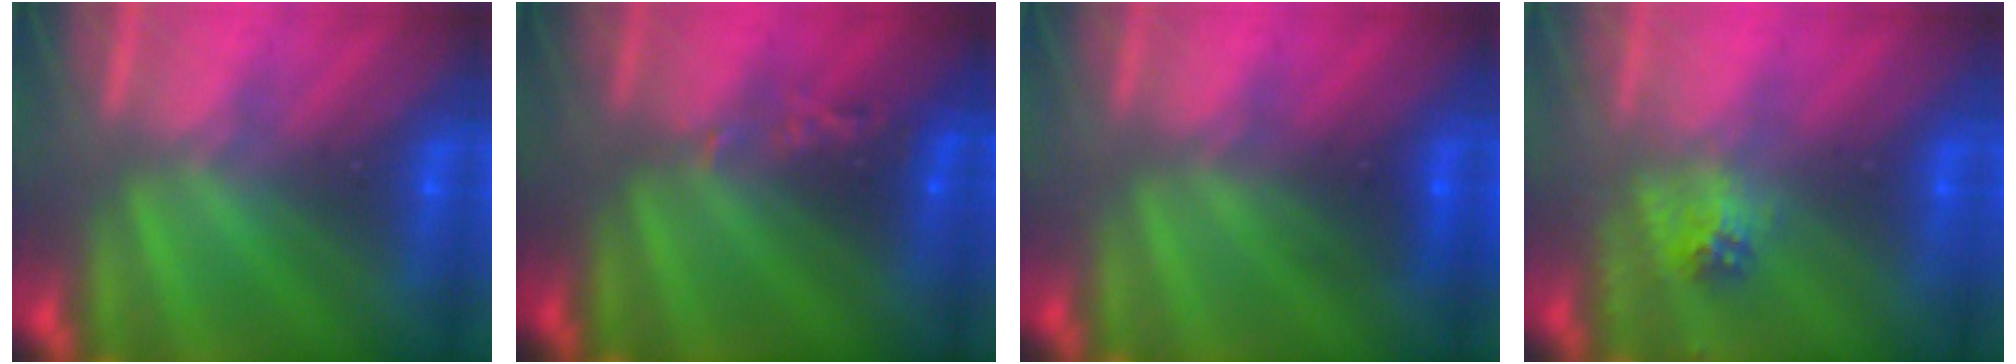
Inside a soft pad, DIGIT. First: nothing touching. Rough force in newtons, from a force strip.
{"total": 2.5}
{"total": 2.8}
{"total": 2.2}